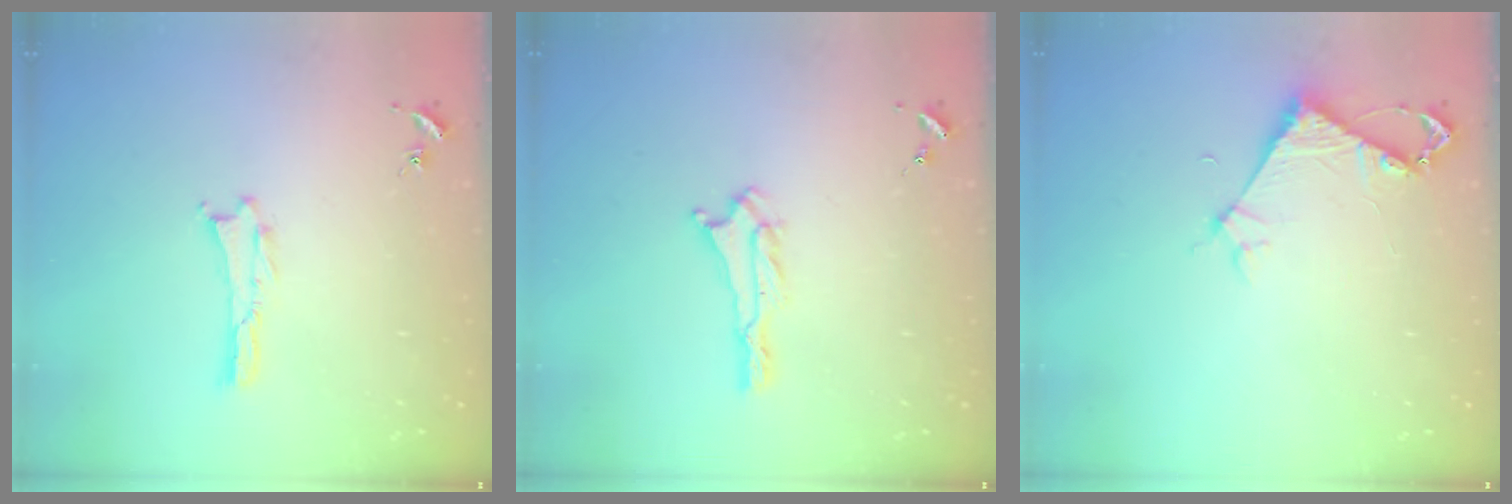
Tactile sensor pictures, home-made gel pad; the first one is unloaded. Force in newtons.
{"total": 1.0, "press": 1.0, "slide": 0.1}
{"total": 3.9, "press": 3.8, "slide": 0.3}